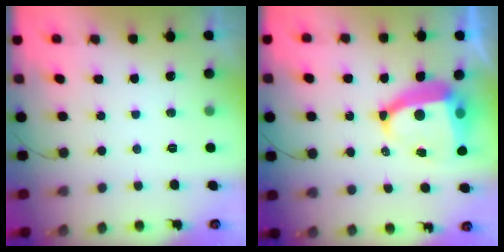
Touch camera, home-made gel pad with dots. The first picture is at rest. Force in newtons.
{"total": 10.9, "press": 10.8, "slide": 1.2}